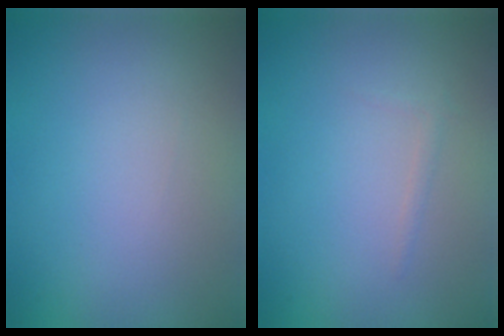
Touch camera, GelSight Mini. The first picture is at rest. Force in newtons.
{"total": 0.6, "press": 0.6, "slide": 0.1}